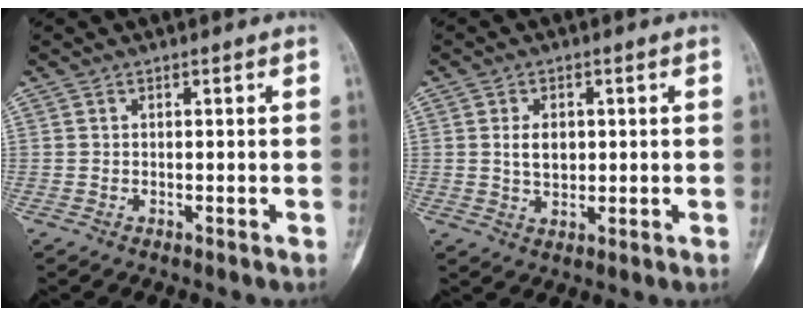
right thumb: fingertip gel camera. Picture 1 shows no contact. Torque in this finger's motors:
{"motor_torque": [0.58, 0.59, 0.23, -0.21, 0.10]}